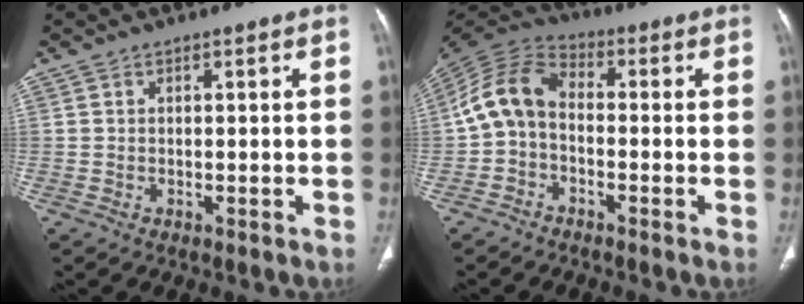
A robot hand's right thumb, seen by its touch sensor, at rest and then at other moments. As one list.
[{"total": 9.0, "force": [-1.4, 6.3, 6.3], "torque": [-0.119, 0.032, -0.044]}]